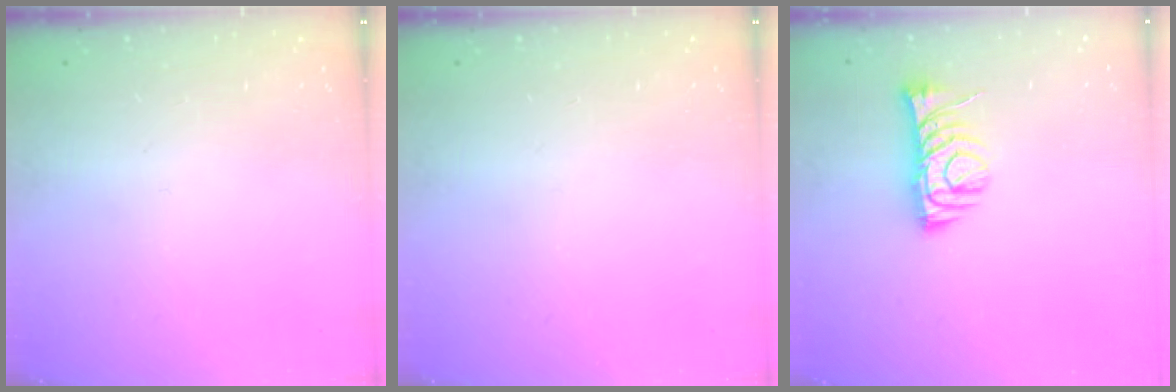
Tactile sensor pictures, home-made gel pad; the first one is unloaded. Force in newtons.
{"total": 0.0}
{"total": 9.9, "press": 9.8, "slide": 0.8}